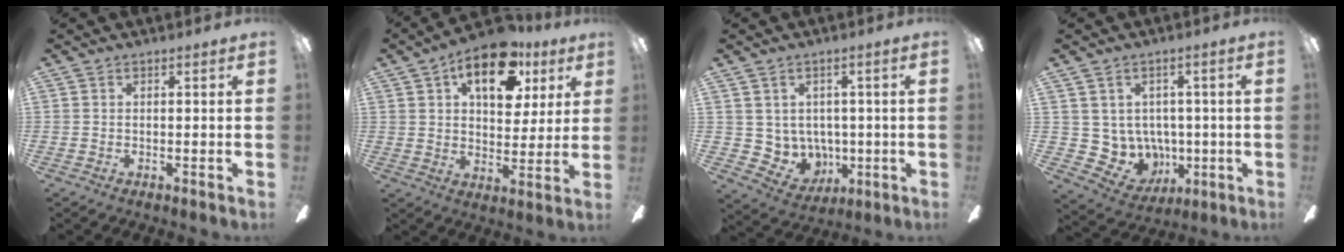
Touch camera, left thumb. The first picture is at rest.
{"total": 16.3, "force": [8.2, 8.8, 10.9], "torque": [-0.142, -0.022, 0.137]}
{"total": 6.3, "force": [2.6, 5.7, 0.8], "torque": [-0.043, -0.019, 0.061]}
{"total": 8.4, "force": [0.7, 8.1, 2.0], "torque": [-0.073, -0.022, 0.028]}